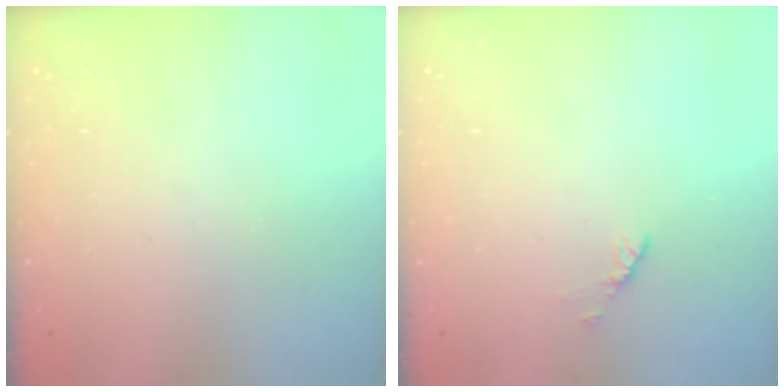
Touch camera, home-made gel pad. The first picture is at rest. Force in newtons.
{"total": 2.7, "press": 2.7, "slide": 0.5}